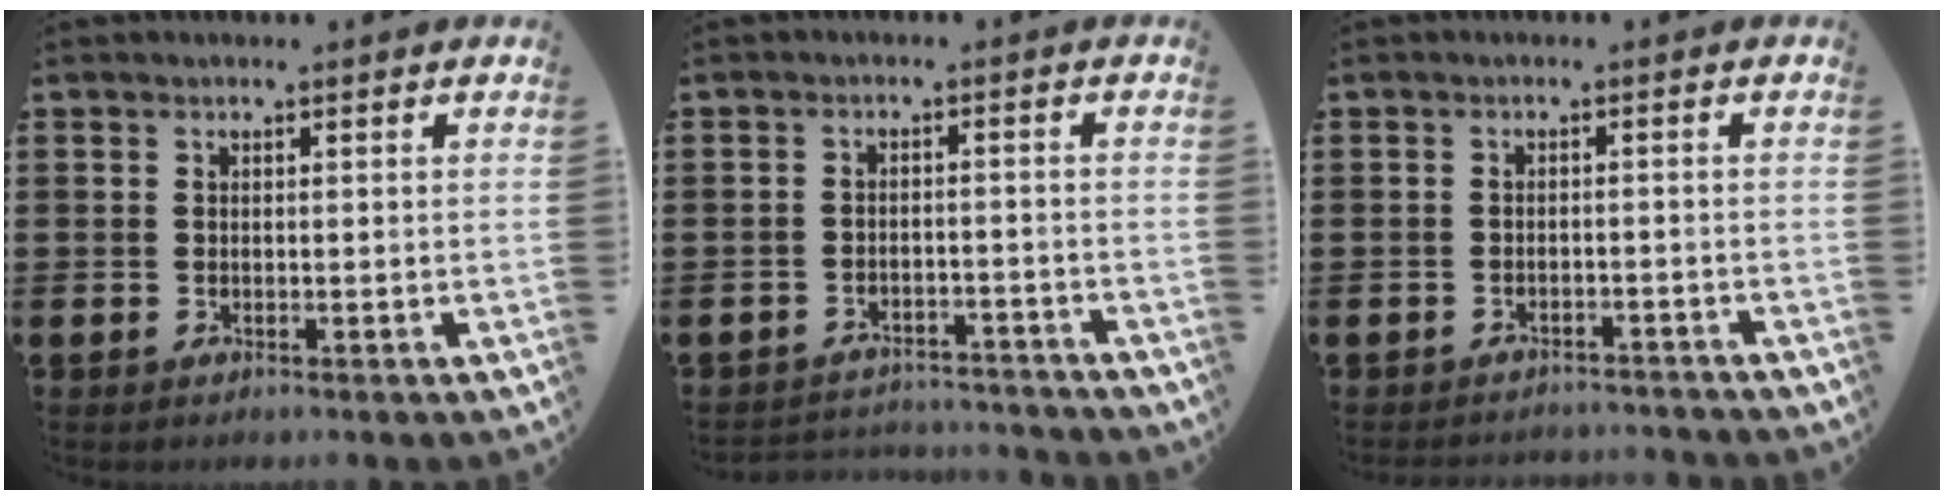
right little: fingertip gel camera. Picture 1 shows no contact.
{"total": 2.5, "force": [-2.5, 0.2, -0.1], "torque": [-0.005, 0.003, -0.054]}
{"total": 1.4, "force": [-1.4, 0.0, -0.1], "torque": [-0.004, 0.004, -0.030]}